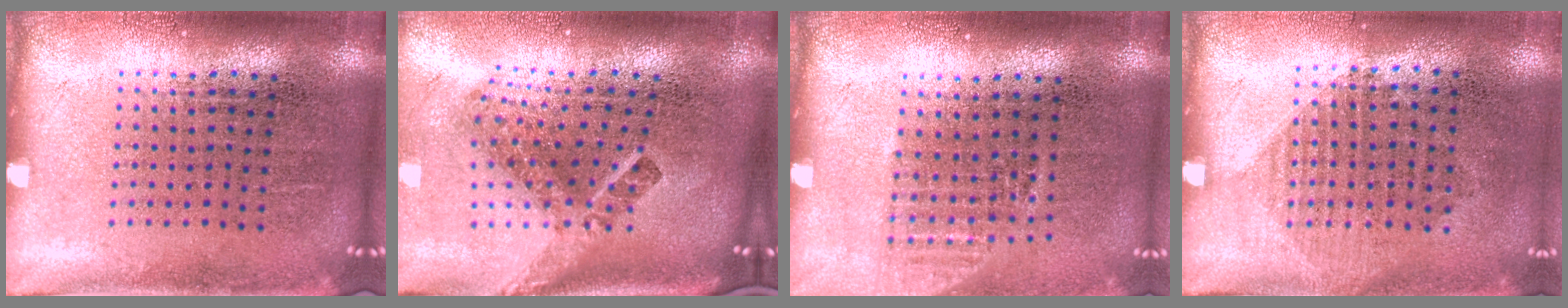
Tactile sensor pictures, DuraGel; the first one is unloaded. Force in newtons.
{"total": 2.7, "press": 1.6, "slide": 2.1}
{"total": 1.1, "press": 1.0, "slide": 0.4}
{"total": 1.0, "press": 0.9, "slide": 0.4}